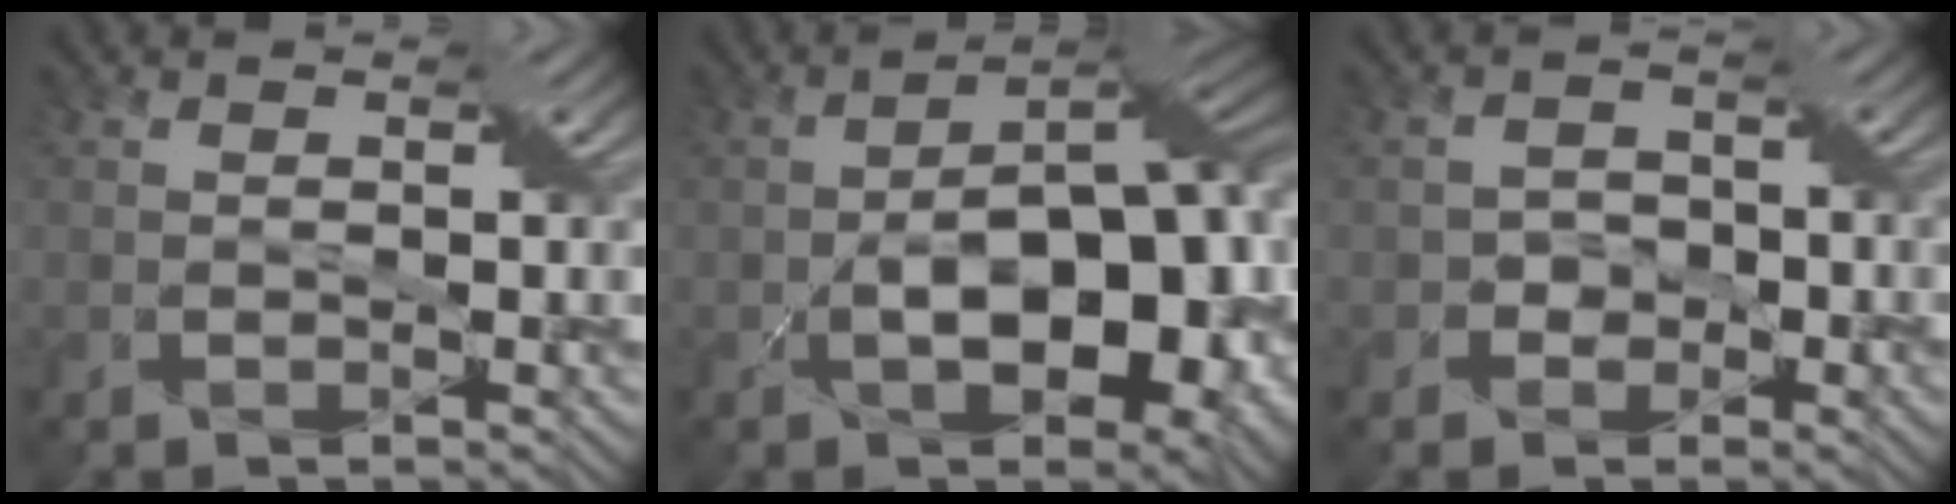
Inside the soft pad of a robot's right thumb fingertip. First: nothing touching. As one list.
[{"total": 16.3, "force": [-3.4, 8.1, 13.8], "torque": [-0.185, -0.020, -0.040]}, {"total": 2.3, "force": [-1.0, 2.0, 0.6], "torque": [-0.007, 0.006, -0.021]}]